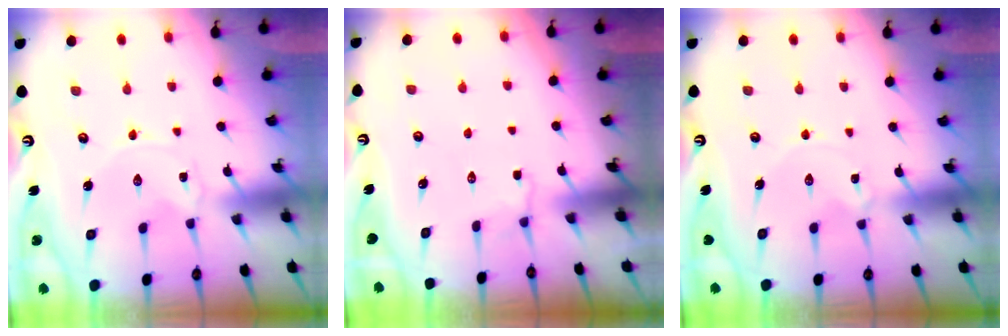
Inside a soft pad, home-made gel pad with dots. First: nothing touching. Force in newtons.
{"total": 3.6, "press": 3.1, "slide": 1.8}
{"total": 0.8, "press": 0.8, "slide": 0.1}